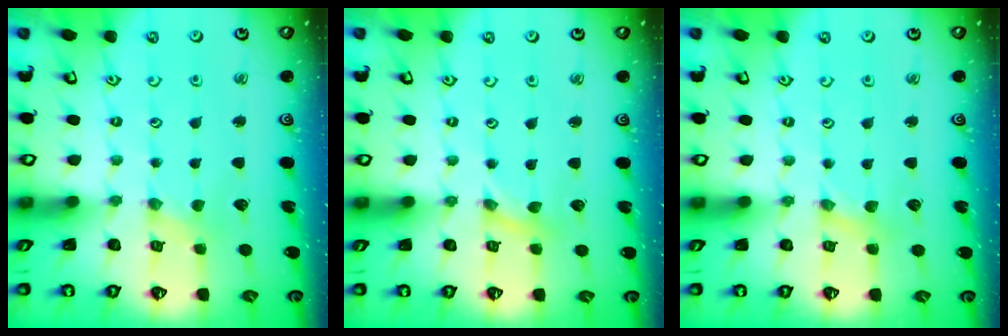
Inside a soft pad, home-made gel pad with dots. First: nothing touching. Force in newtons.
{"total": 0.0}
{"total": 2.2, "press": 2.2, "slide": 0.4}